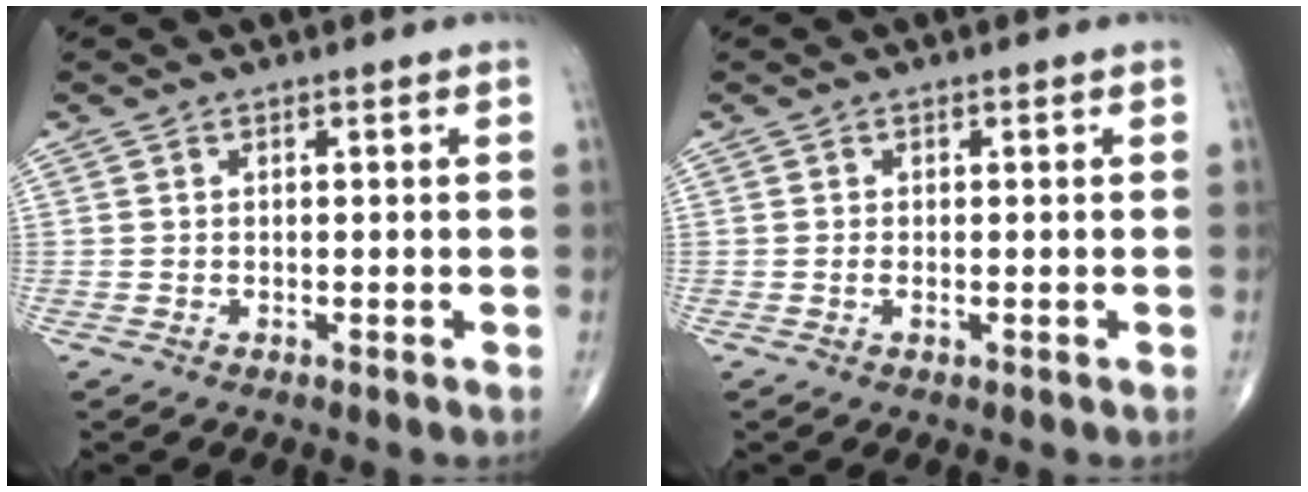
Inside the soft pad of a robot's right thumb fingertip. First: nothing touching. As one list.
[{"total": 0.7, "force": [-0.1, 0.3, 0.7], "torque": [-0.015, -0.003, -0.003]}]